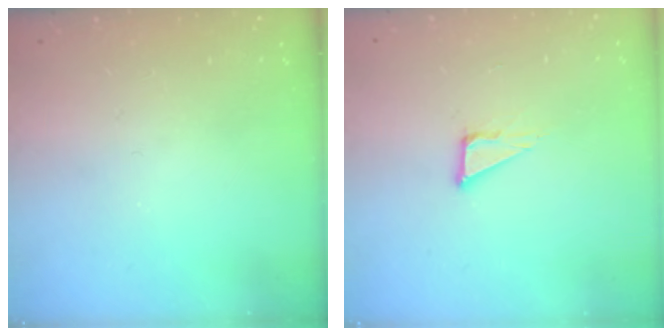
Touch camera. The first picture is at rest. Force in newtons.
{"total": 5.3, "press": 5.3, "slide": 0.3}